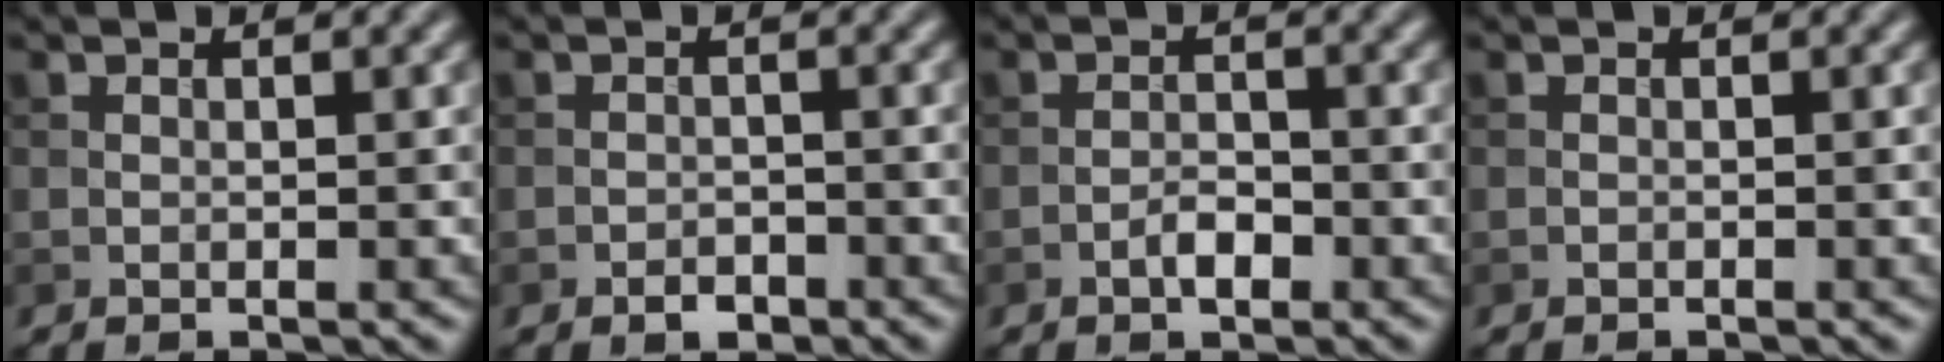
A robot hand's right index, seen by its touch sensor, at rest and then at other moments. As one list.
[{"total": 1.4, "force": [-1.0, 0.8, 0.7], "torque": [-0.007, 0.001, -0.019]}, {"total": 1.9, "force": [-1.0, 0.8, 1.4], "torque": [-0.023, 0.003, -0.021]}, {"total": 0.0}]